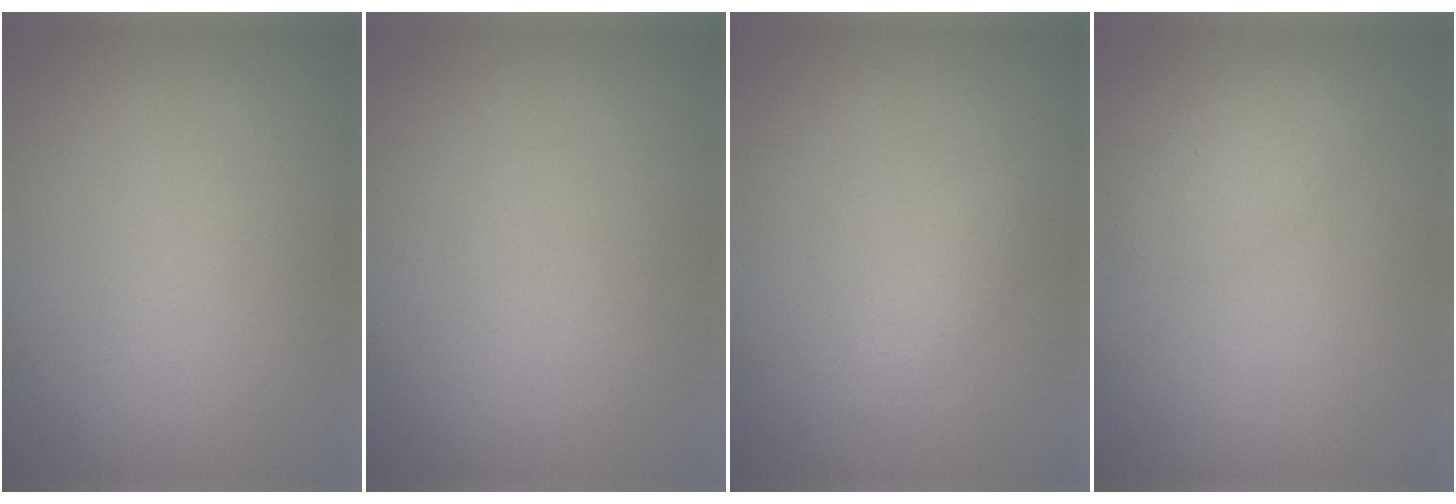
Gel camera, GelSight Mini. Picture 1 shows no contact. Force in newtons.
{"total": 0.0}
{"total": 1.1, "press": 1.1, "slide": 0.1}
{"total": 2.0, "press": 2.0, "slide": 0.2}